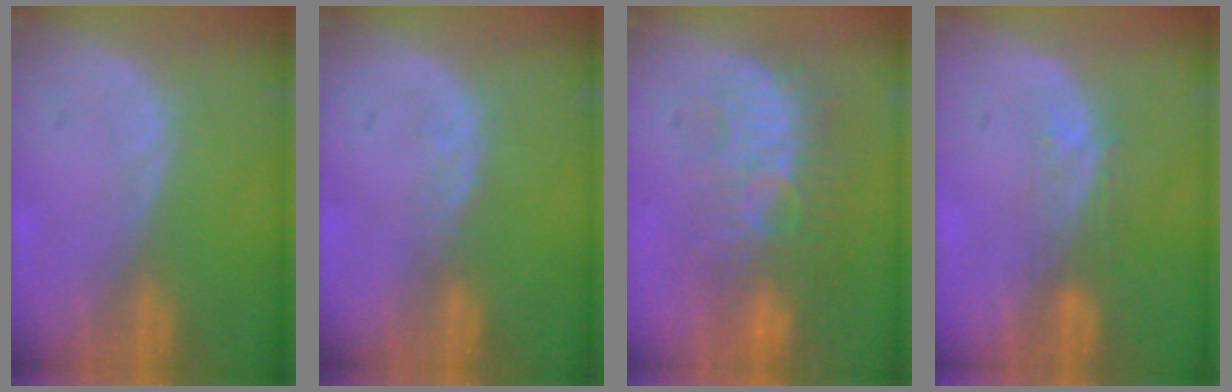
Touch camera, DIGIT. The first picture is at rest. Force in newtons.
{"total": 1.1, "press": 1.1, "slide": 0.2}
{"total": 9.1, "press": 8.7, "slide": 2.7}
{"total": 2.9, "press": 2.4, "slide": 1.7}